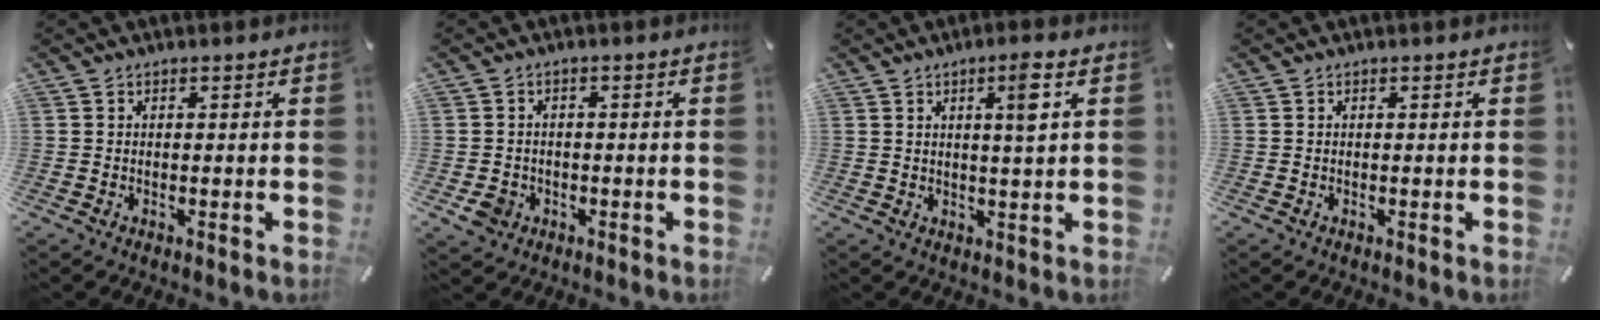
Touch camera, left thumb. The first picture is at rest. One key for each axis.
{"total": 4.2, "fx": -1.6, "fy": 3.6, "fz": 1.5, "tx": -0.036, "ty": 0.003, "tz": -0.030}
{"total": 5.0, "fx": 2.1, "fy": 0.3, "fz": 4.6, "tx": -0.078, "ty": -0.005, "tz": 0.027}
{"total": 0.0}